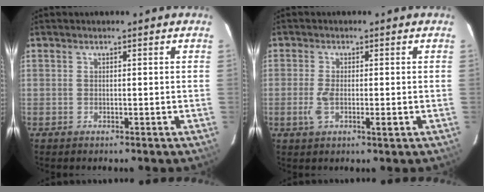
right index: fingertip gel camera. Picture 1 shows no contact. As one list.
[{"total": 3.9, "force": [-1.0, 1.1, 3.6], "torque": [-0.074, -0.005, -0.015]}]